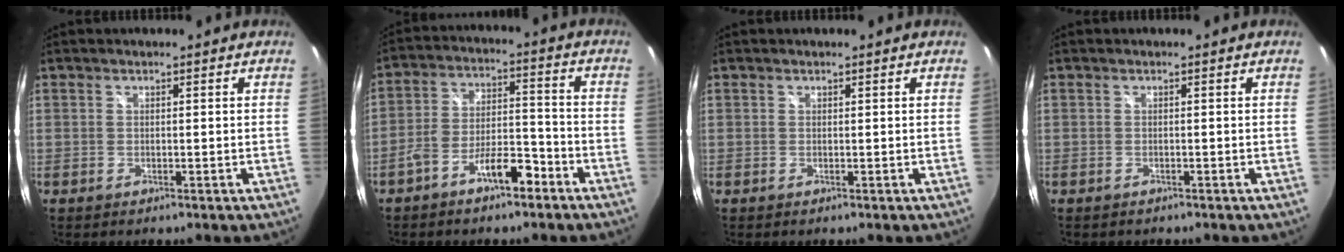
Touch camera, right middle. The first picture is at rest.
{"total": 8.4, "force": [-5.4, 3.1, 5.7], "torque": [-0.107, 0.021, -0.086]}
{"total": 0.0}
{"total": 0.9, "force": [-0.7, 0.4, 0.2], "torque": [-0.008, 0.000, -0.009]}